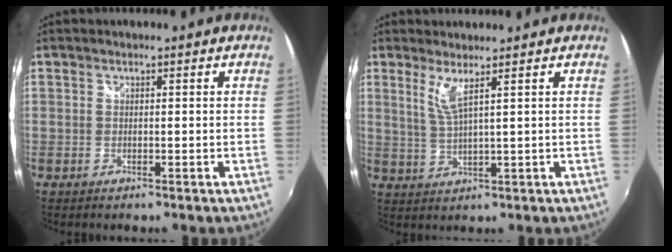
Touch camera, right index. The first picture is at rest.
{"total": 3.6, "force": [2.1, -0.3, 3.0], "torque": [-0.064, -0.012, 0.042]}